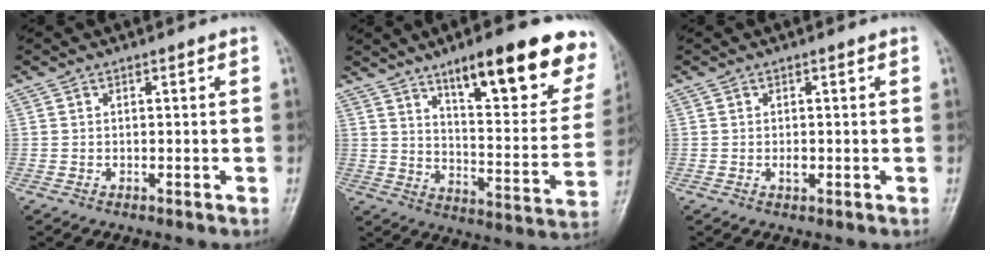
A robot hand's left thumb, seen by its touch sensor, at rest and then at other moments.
{"total": 22.5, "force": [14.1, 6.4, 16.4], "torque": [-0.174, -0.057, 0.205]}
{"total": 1.2, "force": [-0.1, 0.7, 1.0], "torque": [-0.014, -0.001, -0.001]}